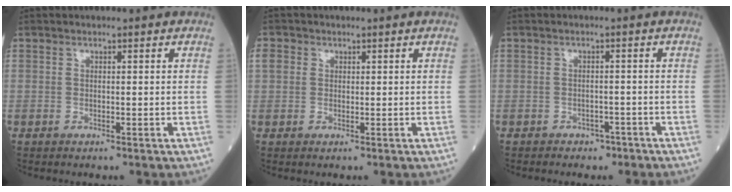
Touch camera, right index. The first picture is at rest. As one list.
[{"total": 2.0, "force": [0.6, 1.8, 0.7], "torque": [-0.016, 0.016, 0.011]}, {"total": 2.3, "force": [-1.7, 1.5, 0.1], "torque": [-0.009, 0.008, -0.023]}]